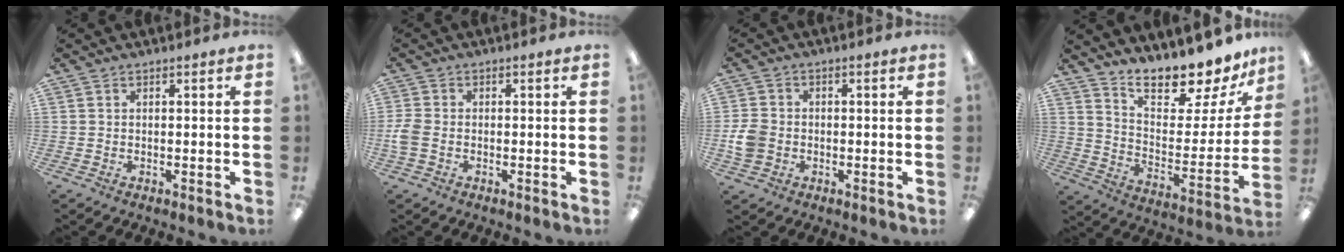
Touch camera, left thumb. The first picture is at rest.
{"total": 3.9, "force": [-0.9, 2.6, 2.8], "torque": [-0.068, 0.002, -0.020]}
{"total": 5.4, "force": [-1.2, 4.4, 2.8], "torque": [-0.067, 0.007, -0.022]}
{"total": 14.3, "force": [13.1, 3.2, 4.8], "torque": [-0.083, -0.114, 0.225]}